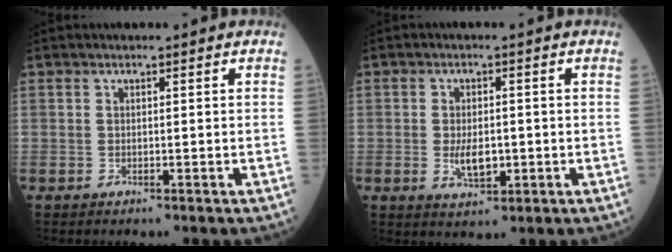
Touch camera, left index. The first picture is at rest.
{"total": 4.4, "force": [-0.9, 2.1, 3.8], "torque": [-0.073, -0.005, -0.010]}